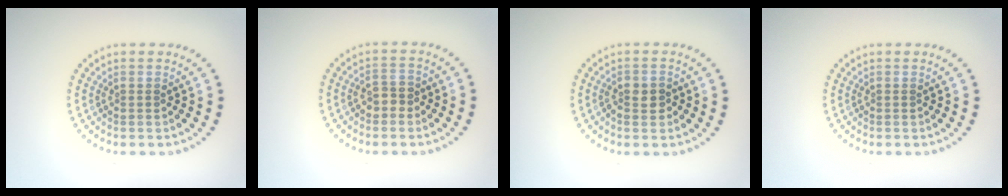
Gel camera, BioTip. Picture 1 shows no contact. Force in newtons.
{"total": 1.7, "press": 1.6, "slide": 0.5}
{"total": 2.0, "press": 1.9, "slide": 0.6}
{"total": 0.0}